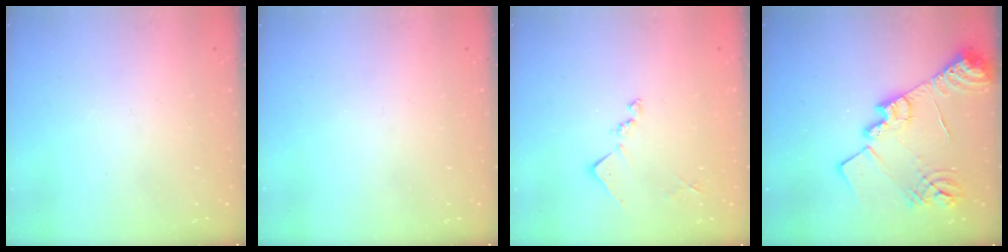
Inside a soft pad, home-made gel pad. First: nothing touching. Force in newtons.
{"total": 0.0}
{"total": 10.7, "press": 10.7, "slide": 0.5}
{"total": 19.4, "press": 19.3, "slide": 1.6}